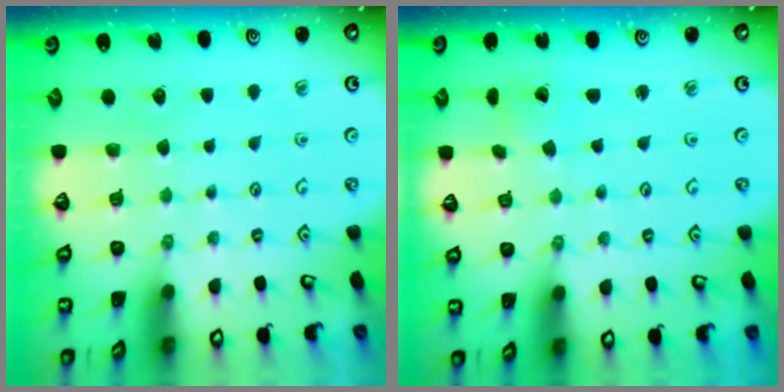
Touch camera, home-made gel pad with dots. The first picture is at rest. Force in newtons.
{"total": 1.9, "press": 1.9, "slide": 0.1}